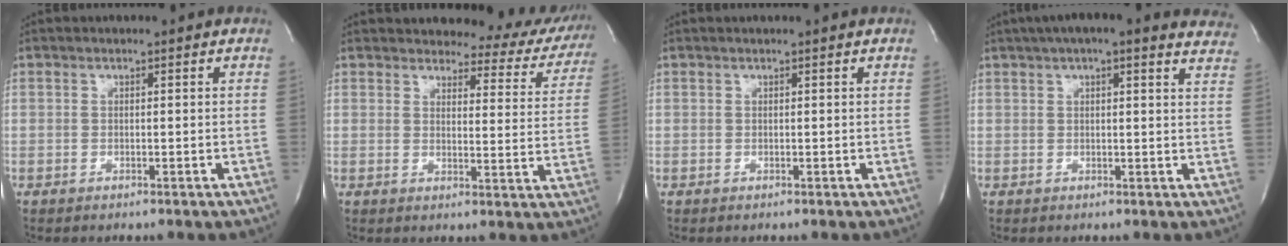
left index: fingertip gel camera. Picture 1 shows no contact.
{"total": 13.3, "force": [12.3, 4.1, 2.8], "torque": [0.002, -0.040, 0.113]}
{"total": 0.7, "force": [0.6, -0.1, 0.3], "torque": [-0.005, 0.004, 0.016]}
{"total": 16.6, "force": [13.8, 3.4, 8.6], "torque": [-0.120, 0.034, 0.158]}